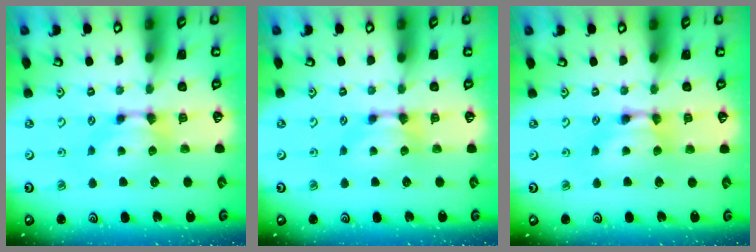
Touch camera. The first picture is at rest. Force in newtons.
{"total": 0.0}
{"total": 1.9, "press": 1.9, "slide": 0.2}